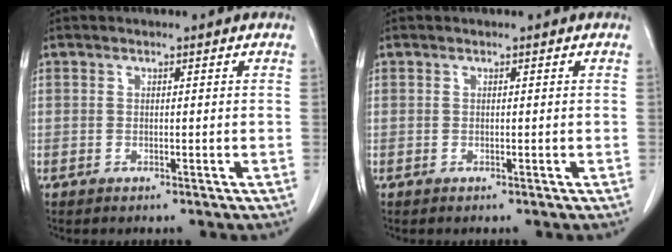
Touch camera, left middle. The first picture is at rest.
{"total": 0.0}